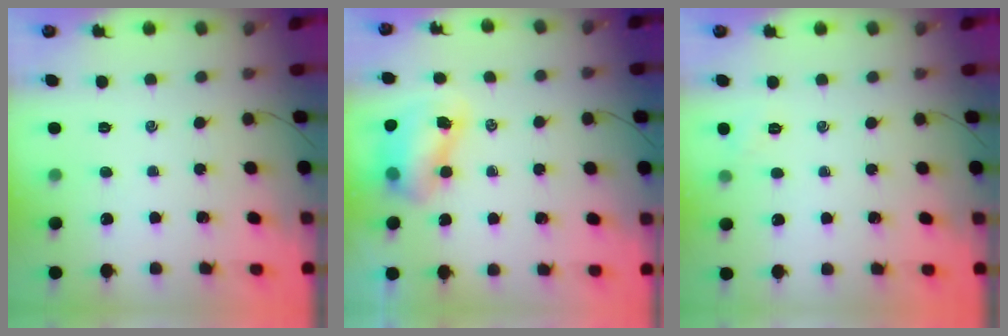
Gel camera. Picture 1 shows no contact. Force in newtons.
{"total": 8.1, "press": 7.9, "slide": 1.3}
{"total": 4.0, "press": 3.8, "slide": 1.2}